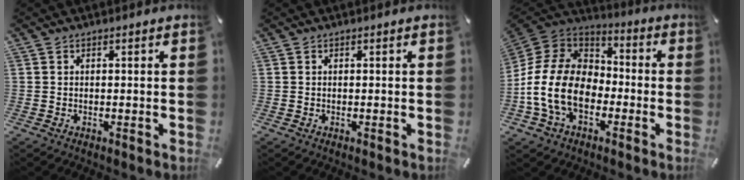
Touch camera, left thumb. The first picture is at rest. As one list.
[{"total": 0.0}, {"total": 16.5, "force": [-5.6, 11.8, 10.0], "torque": [-0.222, 0.032, -0.102]}]